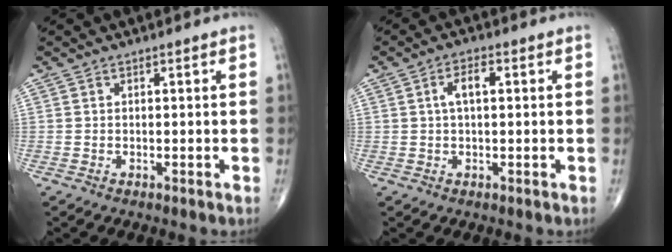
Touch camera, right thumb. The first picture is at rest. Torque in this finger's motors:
{"motor_torque": [0.32, 0.16, 0.50, -0.05, 0.02]}